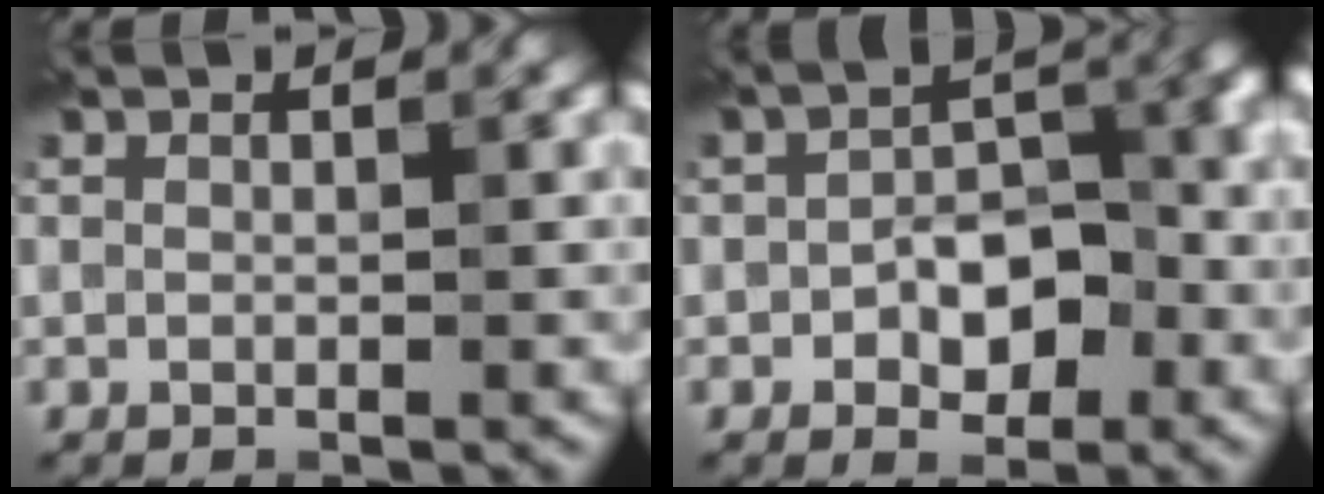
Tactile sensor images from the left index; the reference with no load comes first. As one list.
[{"total": 5.5, "force": [-1.5, 3.3, 4.1], "torque": [-0.049, 0.007, -0.028]}]